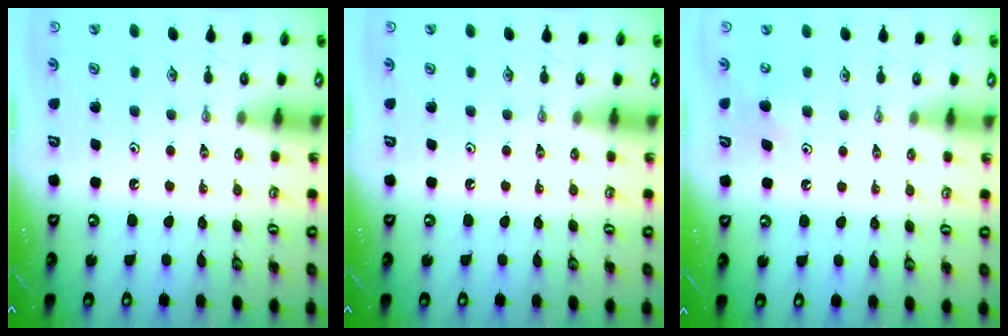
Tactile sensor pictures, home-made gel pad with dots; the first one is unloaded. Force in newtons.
{"total": 0.0}
{"total": 5.5, "press": 5.5, "slide": 0.5}